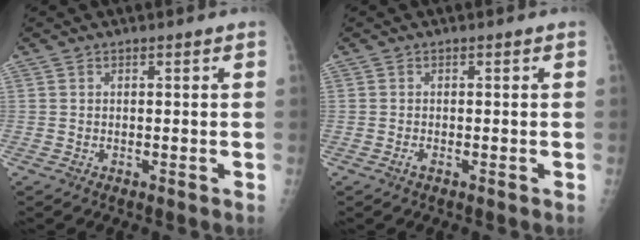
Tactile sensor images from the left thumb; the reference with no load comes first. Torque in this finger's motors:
{"motor_torque": [-0.23, -0.03, 0.08, 0.03, 0.01]}